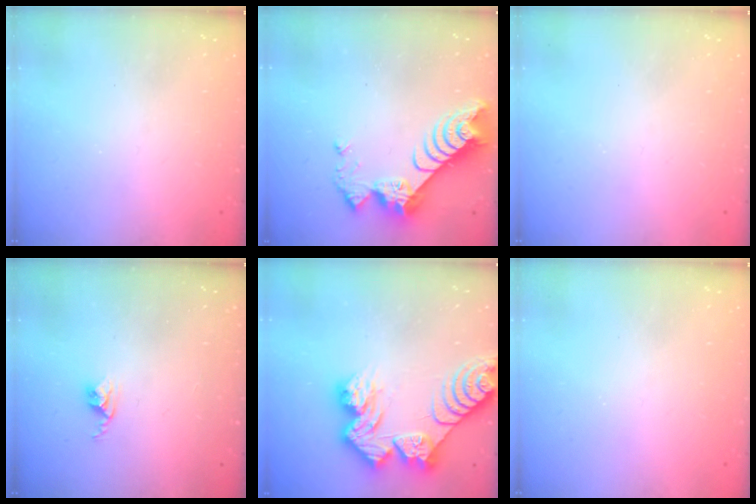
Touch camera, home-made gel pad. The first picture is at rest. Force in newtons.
{"total": 9.9, "press": 9.9, "slide": 0.8}
{"total": 0.0}
{"total": 2.8, "press": 2.7, "slide": 0.4}
{"total": 15.1, "press": 15.0, "slide": 1.4}
{"total": 0.0}